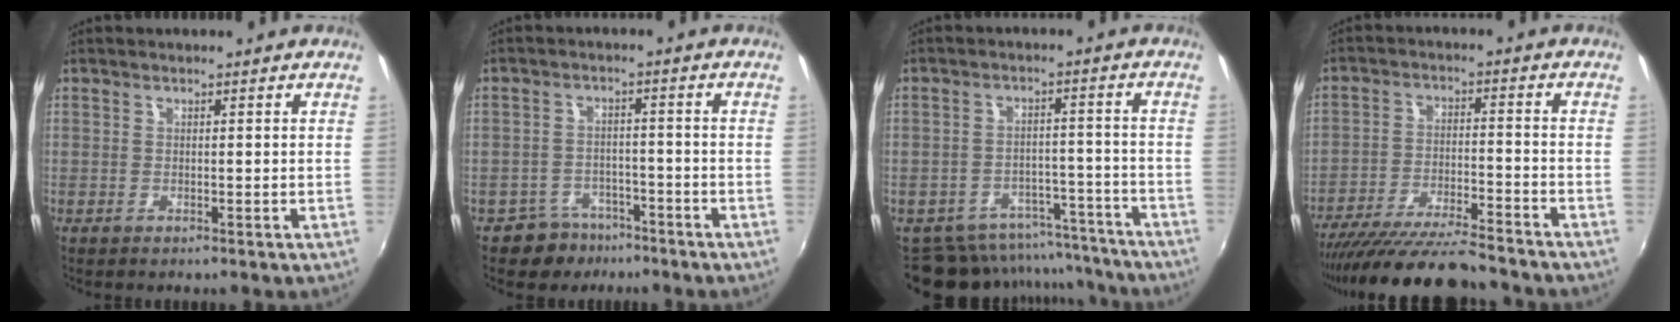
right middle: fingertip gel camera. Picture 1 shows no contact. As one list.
[{"total": 5.4, "force": [-4.1, 3.5, 0.4], "torque": [-0.021, 0.020, -0.060]}, {"total": 14.1, "force": [-12.7, 5.6, 2.8], "torque": [-0.057, 0.034, -0.160]}, {"total": 17.5, "force": [-15.5, 1.9, 7.8], "torque": [-0.159, -0.032, -0.248]}]